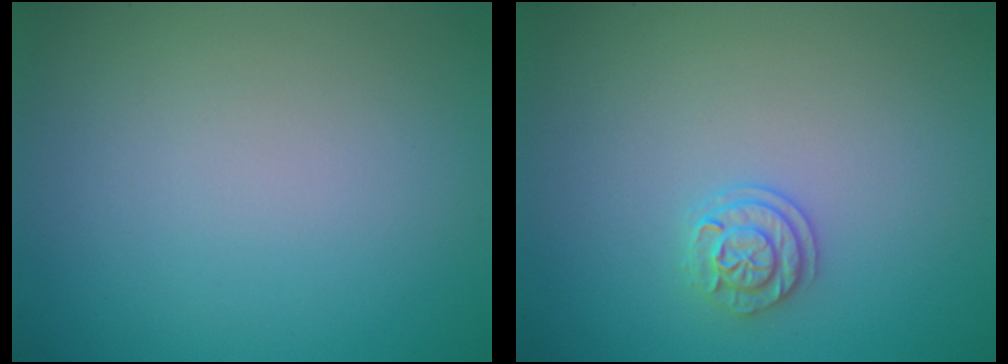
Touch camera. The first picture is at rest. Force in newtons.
{"total": 1.9, "press": 1.7, "slide": 0.8}